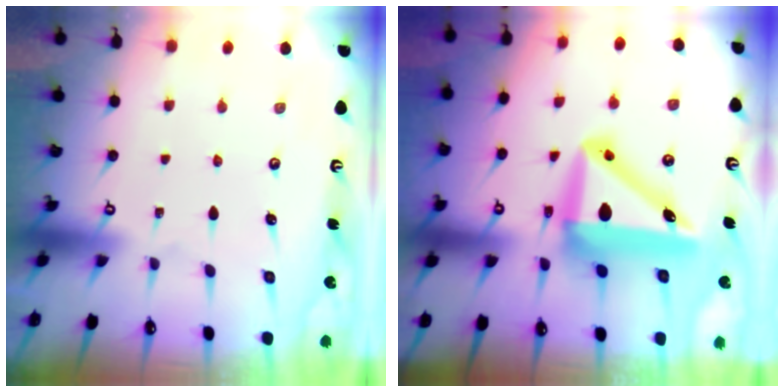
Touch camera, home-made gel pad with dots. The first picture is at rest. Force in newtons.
{"total": 13.5, "press": 13.1, "slide": 3.0}